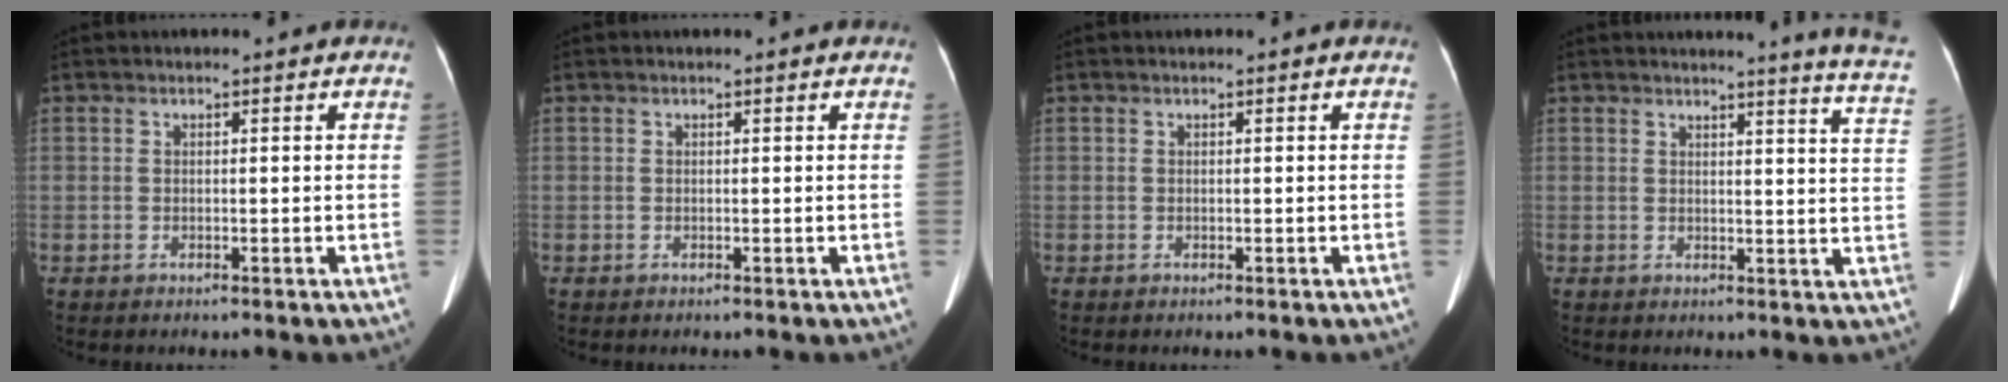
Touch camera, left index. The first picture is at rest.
{"total": 0.0}
{"total": 0.0}
{"total": 9.4, "force": [8.6, -1.6, 3.3], "torque": [-0.038, -0.072, 0.072]}